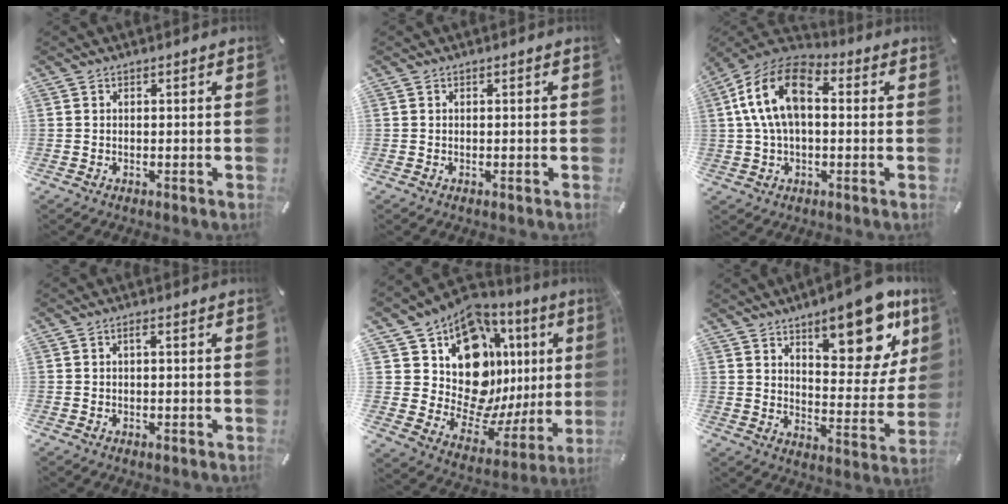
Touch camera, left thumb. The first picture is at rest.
{"total": 0.0}
{"total": 14.8, "force": [2.5, 9.0, 11.6], "torque": [-0.236, 0.010, 0.046]}
{"total": 1.4, "force": [0.0, 0.5, 1.3], "torque": [-0.024, 0.001, -0.002]}
{"total": 17.3, "force": [7.8, 12.0, 9.6], "torque": [-0.154, -0.086, 0.153]}
{"total": 18.4, "force": [11.1, 7.8, 12.3], "torque": [-0.150, -0.072, 0.179]}